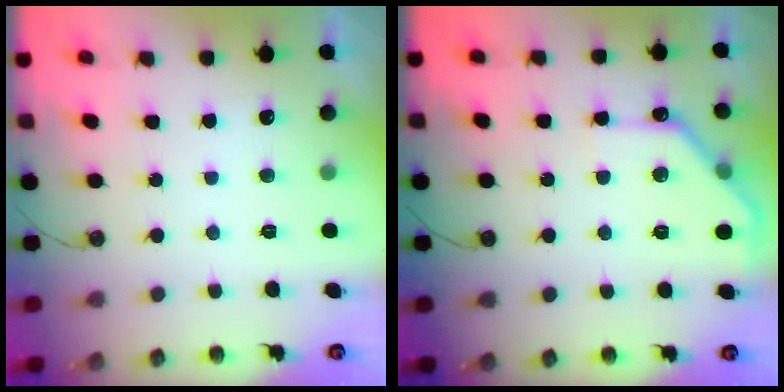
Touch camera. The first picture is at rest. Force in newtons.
{"total": 10.5, "press": 10.5, "slide": 0.4}